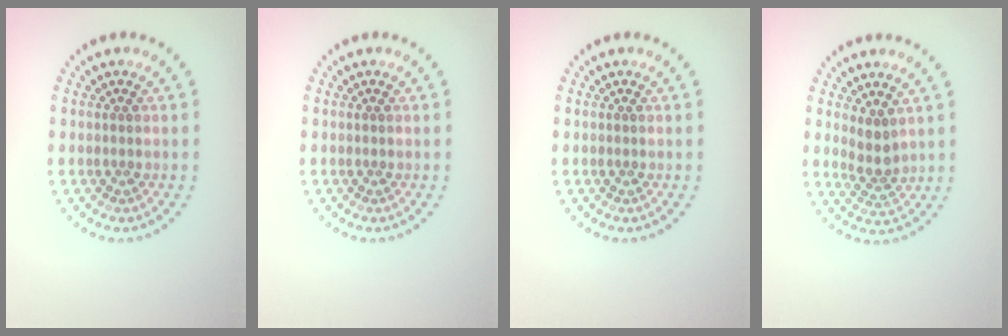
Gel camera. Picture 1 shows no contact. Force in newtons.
{"total": 0.0}
{"total": 0.0}
{"total": 2.2, "press": 1.7, "slide": 1.3}